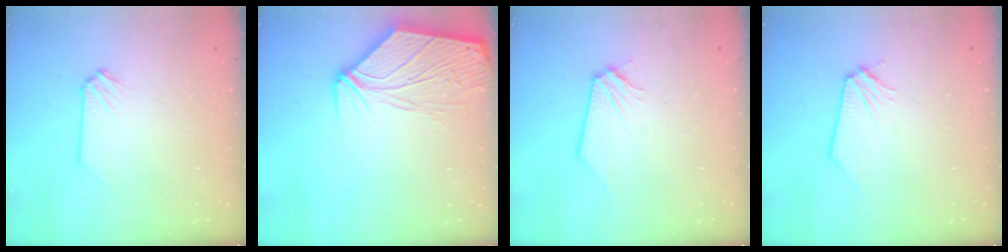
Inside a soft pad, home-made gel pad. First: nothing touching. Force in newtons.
{"total": 10.6, "press": 10.5, "slide": 1.4}
{"total": 0.0}
{"total": 0.0}